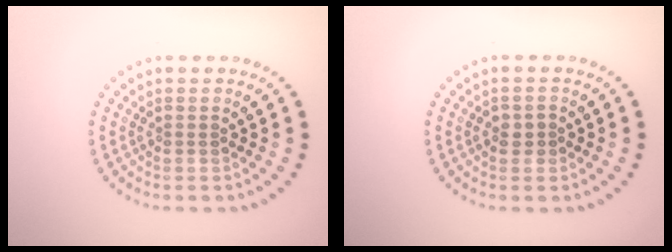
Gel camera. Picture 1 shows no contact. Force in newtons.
{"total": 1.2, "press": 1.2, "slide": 0.1}